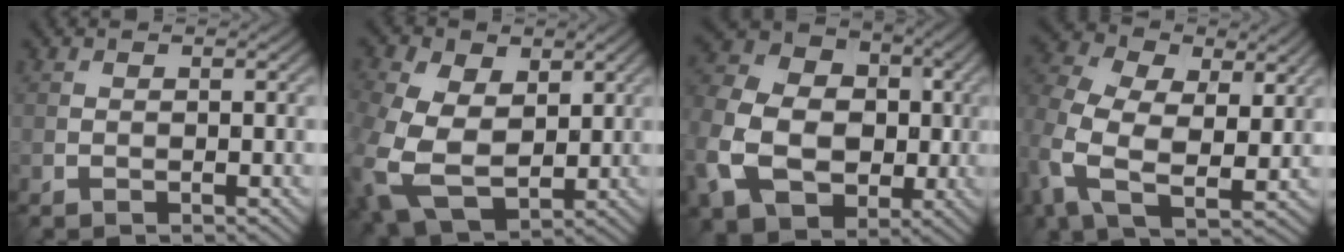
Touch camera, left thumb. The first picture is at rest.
{"total": 12.1, "force": [-0.2, 8.7, 8.4], "torque": [-0.246, -0.026, 0.008]}
{"total": 14.6, "force": [-2.9, 11.3, 8.8], "torque": [-0.237, -0.025, -0.053]}
{"total": 10.7, "force": [1.6, 7.2, 7.7], "torque": [-0.203, -0.011, 0.024]}